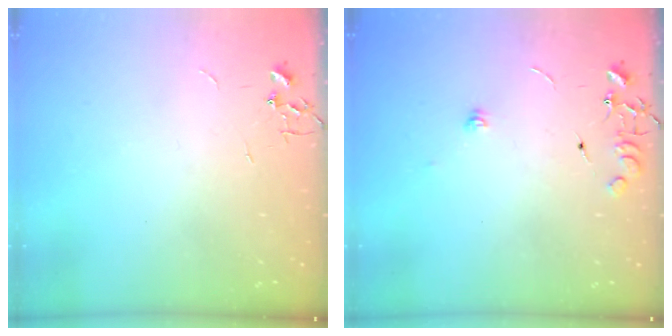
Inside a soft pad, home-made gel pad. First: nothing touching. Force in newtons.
{"total": 8.3, "press": 8.3, "slide": 0.2}